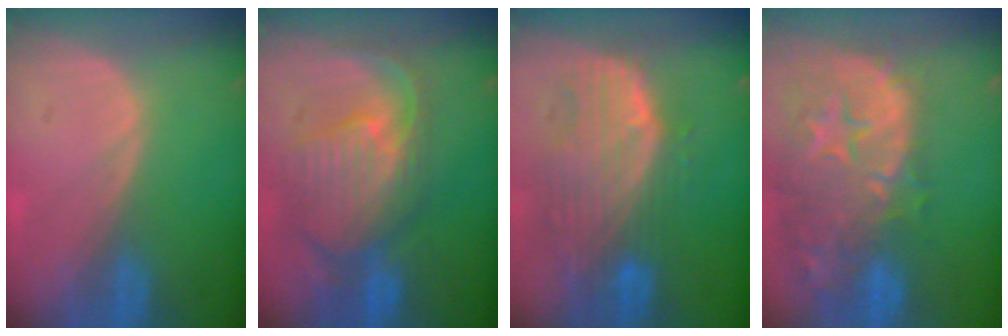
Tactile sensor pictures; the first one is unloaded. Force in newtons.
{"total": 11.0, "press": 9.6, "slide": 5.4}
{"total": 10.5, "press": 9.0, "slide": 5.3}
{"total": 15.2, "press": 12.0, "slide": 9.3}